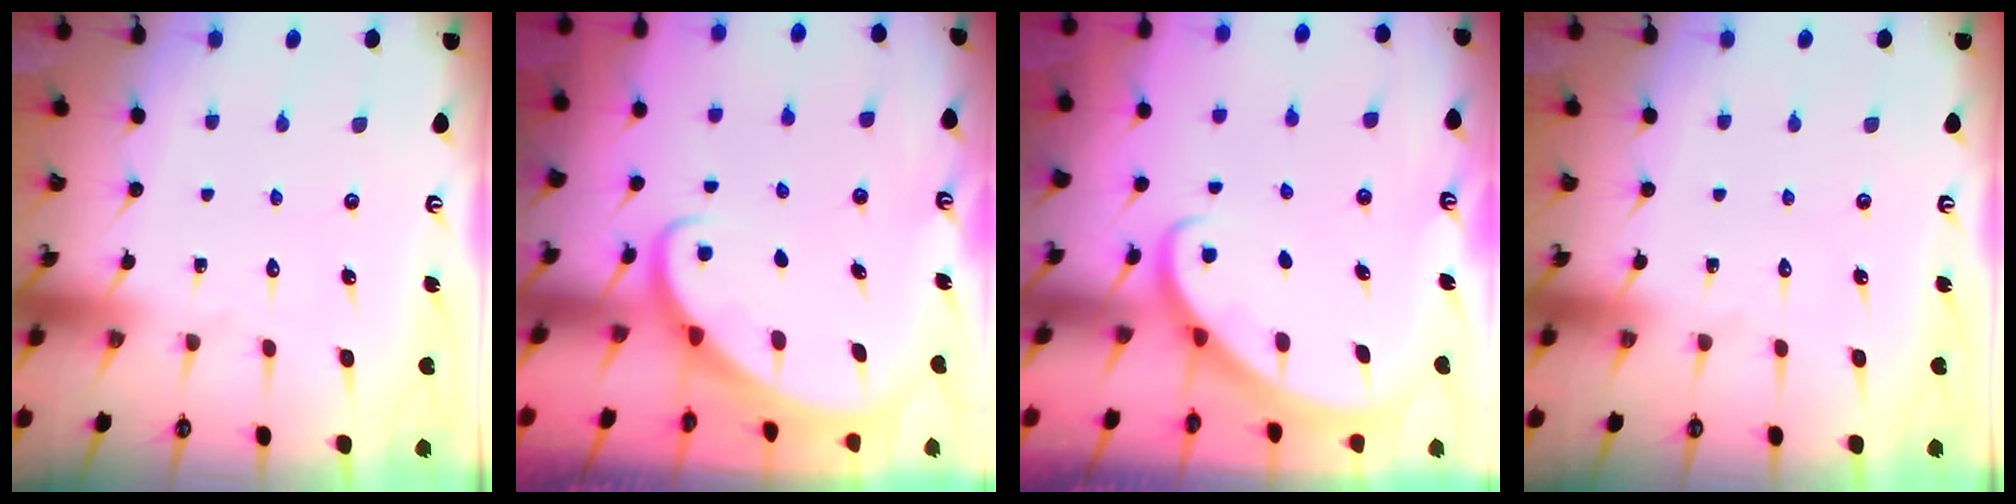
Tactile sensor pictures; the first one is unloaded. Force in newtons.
{"total": 2.2, "press": 2.2, "slide": 0.1}
{"total": 2.8, "press": 2.8, "slide": 0.2}
{"total": 0.0}